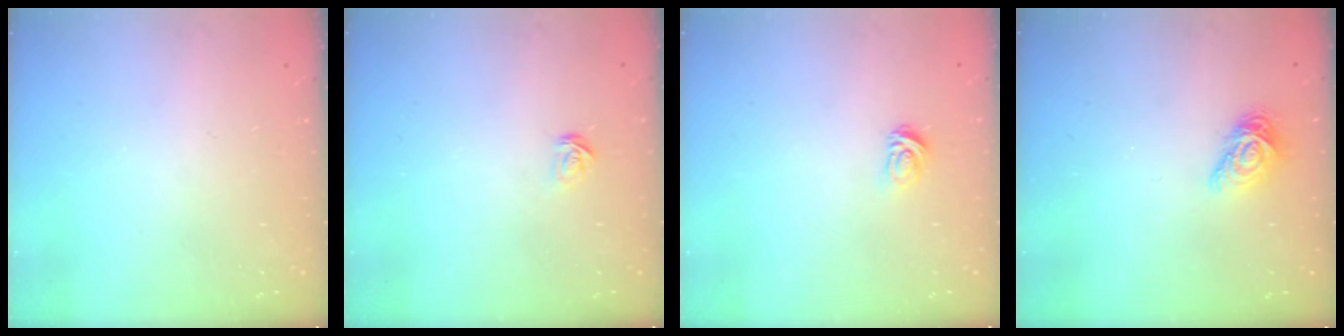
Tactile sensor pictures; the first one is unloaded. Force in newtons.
{"total": 2.3, "press": 2.3, "slide": 0.1}
{"total": 3.1, "press": 3.1, "slide": 0.4}
{"total": 8.4, "press": 8.4, "slide": 0.8}